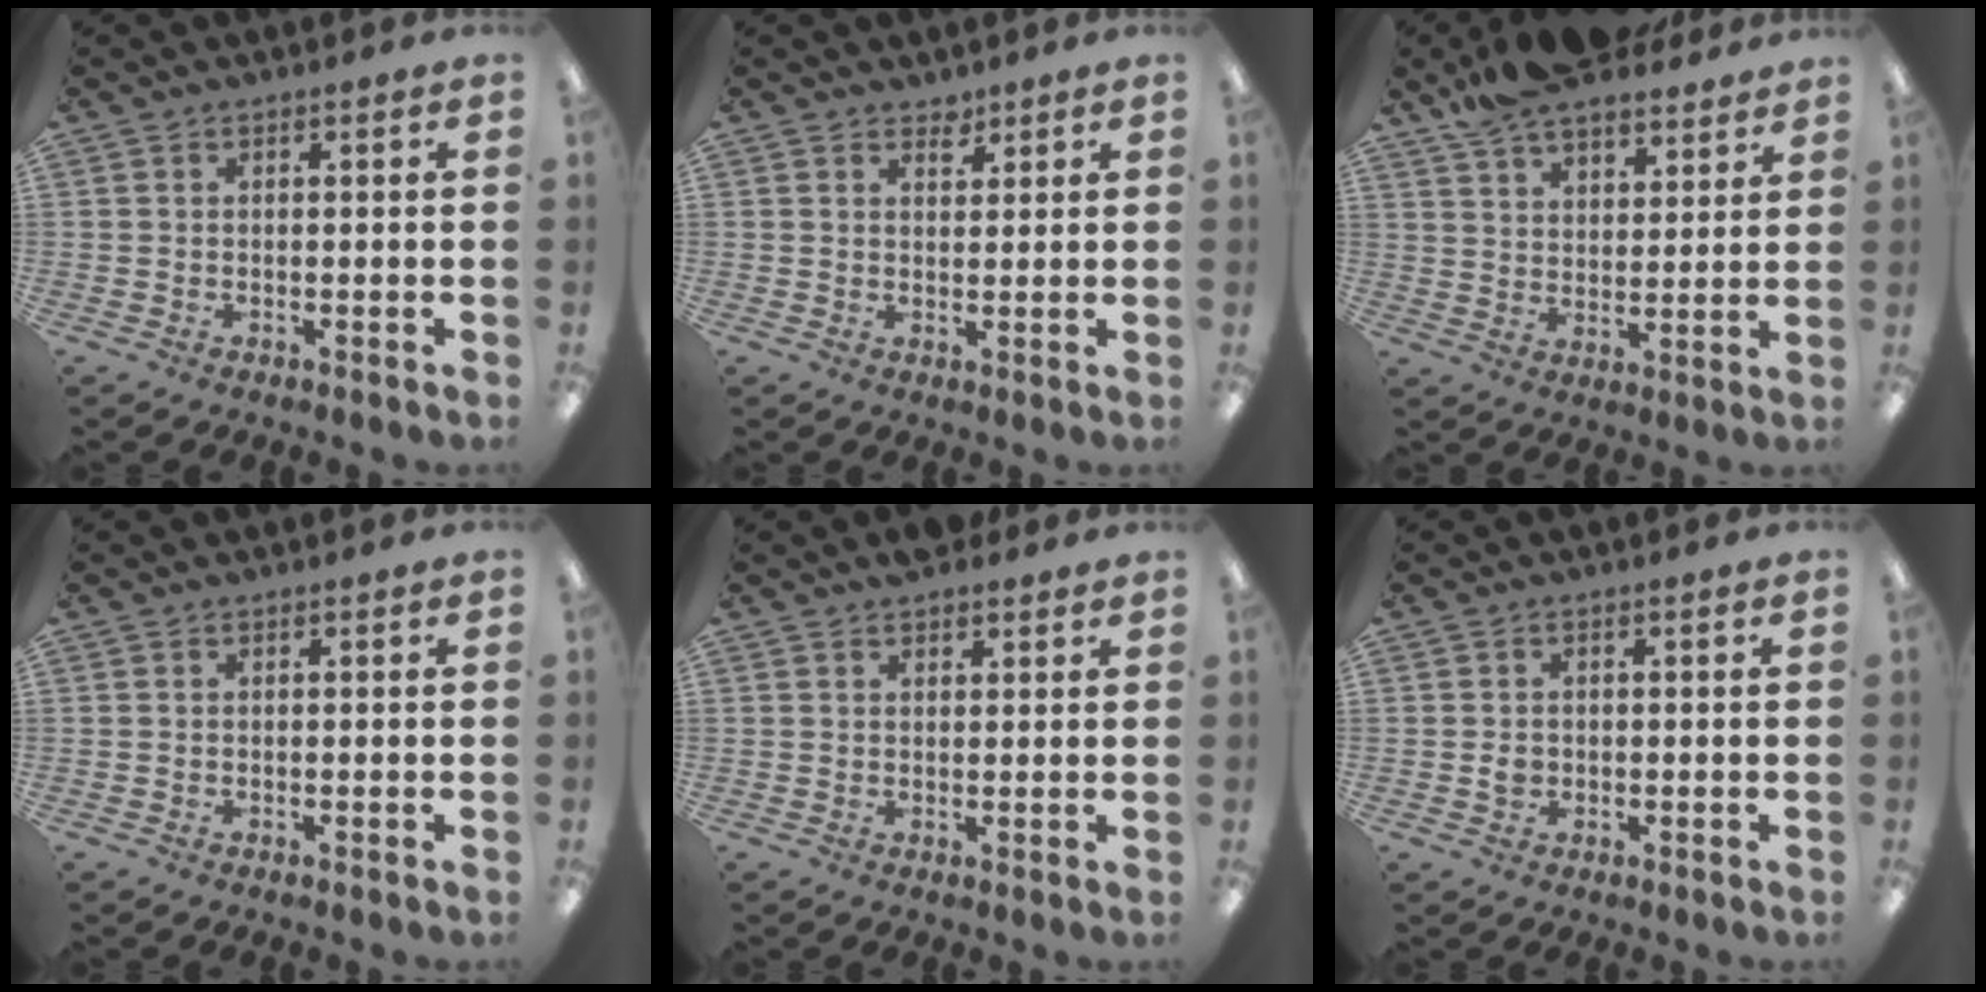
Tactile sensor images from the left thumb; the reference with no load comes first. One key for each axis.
{"total": 2.7, "fx": 2.4, "fy": 1.2, "fz": 0.5, "tx": 0.012, "ty": -0.019, "tz": 0.040}
{"total": 10.3, "fx": 9.0, "fy": 3.4, "fz": 3.7, "tx": -0.075, "ty": -0.049, "tz": 0.166}
{"total": 0.0}
{"total": 2.4, "fx": 2.0, "fy": 0.9, "fz": 0.8, "tx": -0.010, "ty": -0.004, "tz": 0.035}
{"total": 1.8, "fx": 0.0, "fy": 1.6, "fz": 0.9, "tx": -0.010, "ty": 0.000, "tz": -0.002}